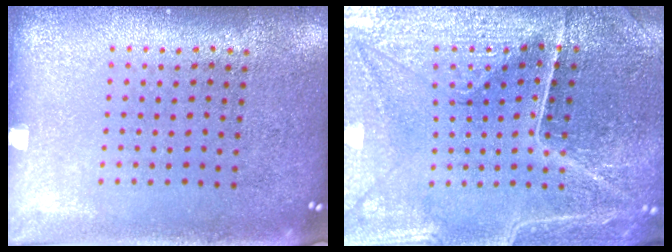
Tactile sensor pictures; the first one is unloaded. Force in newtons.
{"total": 3.5, "press": 3.5, "slide": 0.2}